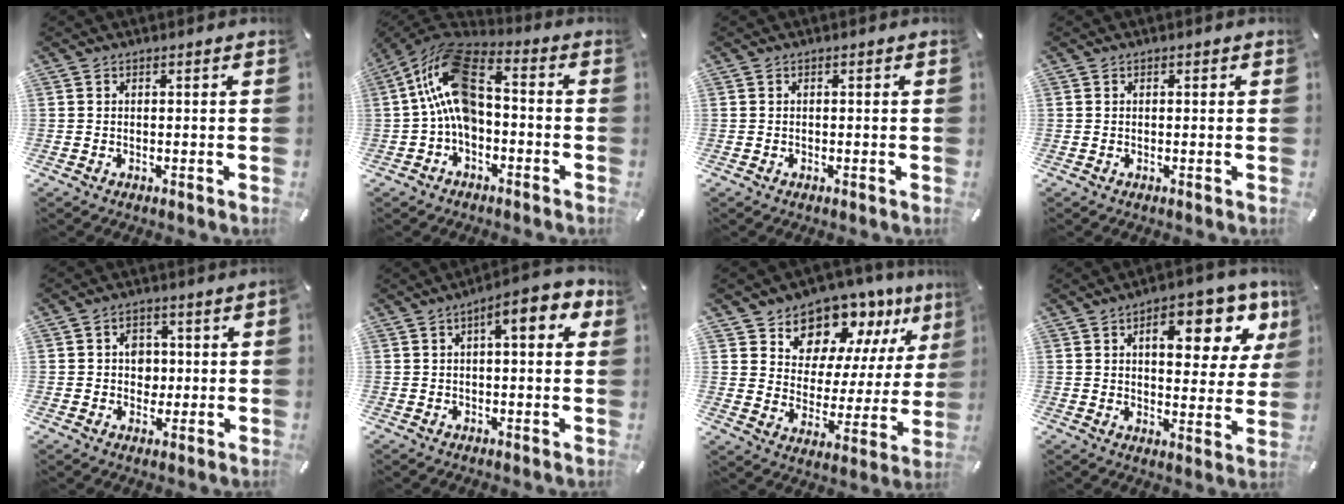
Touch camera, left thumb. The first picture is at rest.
{"total": 14.8, "force": [0.6, 9.0, 11.7], "torque": [-0.251, 0.007, 0.007]}
{"total": 0.0}
{"total": 0.0}
{"total": 4.9, "force": [0.1, 4.3, 2.5], "torque": [-0.029, 0.002, -0.005]}
{"total": 8.1, "force": [3.0, 2.5, 7.1], "torque": [-0.098, -0.016, 0.042]}
{"total": 12.4, "force": [10.3, 6.9, 1.3], "torque": [-0.029, -0.106, 0.187]}
{"total": 14.2, "force": [6.2, 7.0, 10.7], "torque": [-0.132, -0.025, 0.095]}